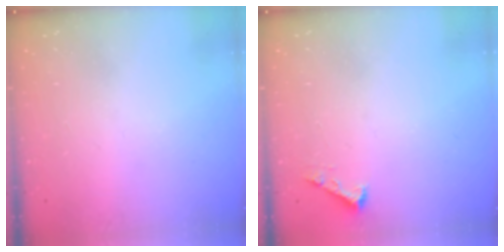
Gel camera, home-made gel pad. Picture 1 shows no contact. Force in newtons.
{"total": 2.3, "press": 2.3, "slide": 0.3}